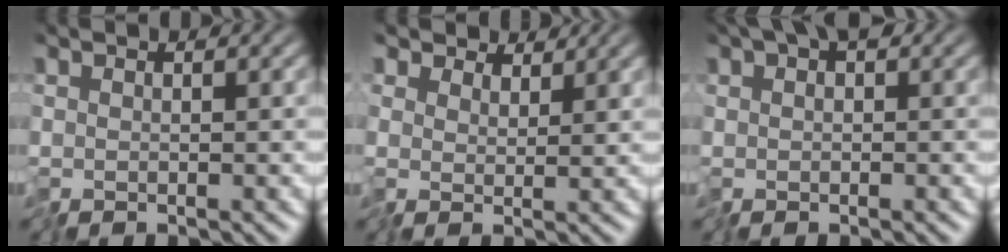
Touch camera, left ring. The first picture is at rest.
{"total": 3.2, "force": [2.7, 1.6, 0.5], "torque": [-0.014, 0.006, 0.037]}
{"total": 4.5, "force": [1.9, 2.5, 3.2], "torque": [-0.045, 0.015, 0.027]}